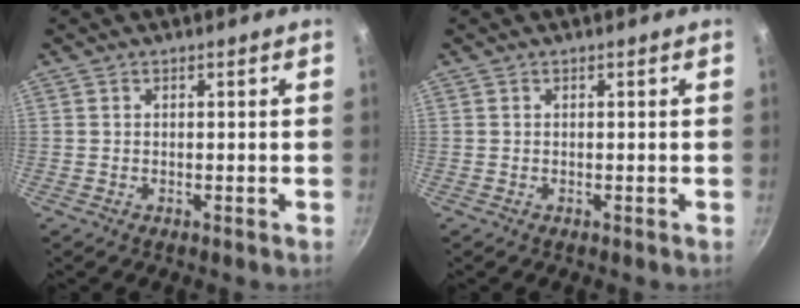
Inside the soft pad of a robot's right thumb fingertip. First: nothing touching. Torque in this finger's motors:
{"motor_torque": [0.00, 0.00, 0.13, 0.10, 0.03]}